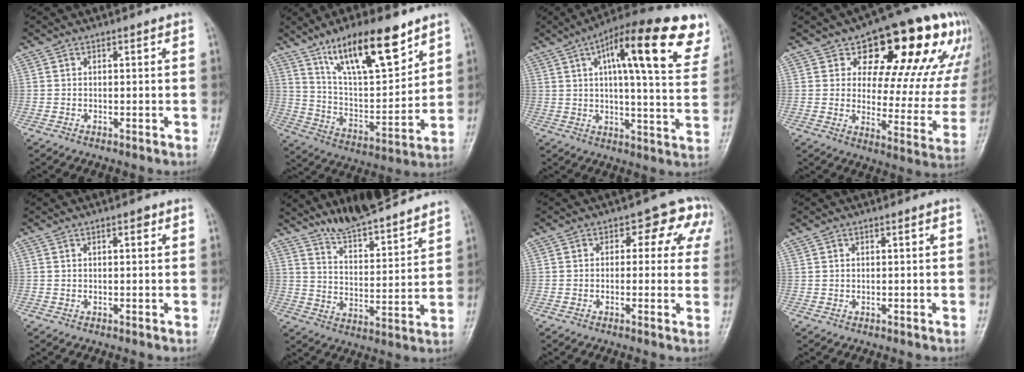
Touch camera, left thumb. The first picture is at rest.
{"total": 18.3, "force": [11.6, 5.9, 12.8], "torque": [-0.181, -0.056, 0.214]}
{"total": 23.1, "force": [10.6, 6.4, 19.5], "torque": [-0.256, -0.001, 0.146]}
{"total": 23.5, "force": [11.5, 10.7, 17.4], "torque": [-0.182, -0.018, 0.164]}
{"total": 1.4, "force": [0.7, 0.6, 1.1], "torque": [-0.012, 0.001, 0.007]}
{"total": 14.6, "force": [13.1, 2.3, 6.0], "torque": [-0.072, -0.075, 0.214]}
{"total": 8.0, "force": [2.8, 5.3, 5.3], "torque": [-0.003, 0.010, 0.022]}
{"total": 0.5, "force": [0.4, 0.3, 0.2], "torque": [-0.004, 0.001, 0.010]}